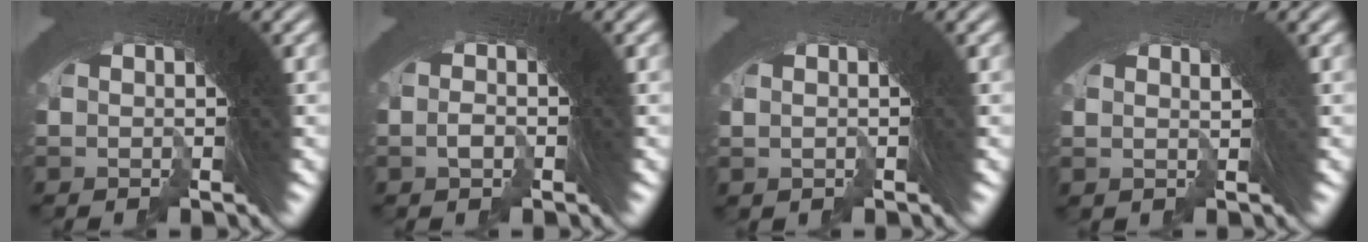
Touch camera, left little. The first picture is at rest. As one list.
[{"total": 1.2, "force": [-0.9, 0.8, 0.0], "torque": [0.015, 0.007, -0.018]}, {"total": 1.2, "force": [-0.9, -0.1, -0.9], "torque": [0.005, -0.001, -0.010]}, {"total": 1.0, "force": [-0.8, -0.1, -0.7], "torque": [-0.004, -0.012, -0.005]}]